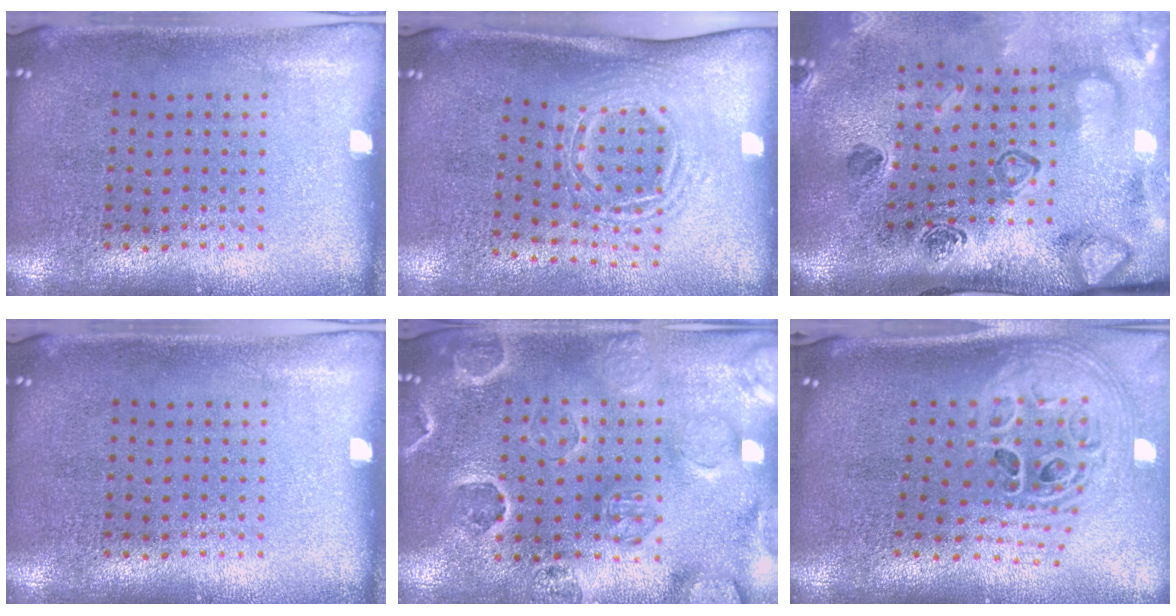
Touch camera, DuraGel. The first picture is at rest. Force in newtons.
{"total": 1.7, "press": 1.2, "slide": 1.2}
{"total": 4.0, "press": 2.8, "slide": 2.9}
{"total": 0.0}
{"total": 2.7, "press": 2.6, "slide": 0.6}
{"total": 2.6, "press": 1.8, "slide": 1.8}